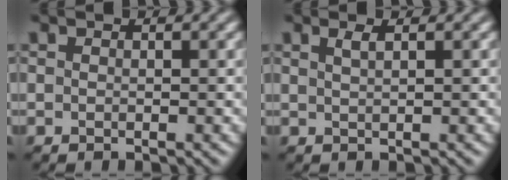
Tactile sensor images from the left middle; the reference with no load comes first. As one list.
[{"total": 1.2, "force": [0.7, 0.4, 1.0], "torque": [-0.012, 0.003, 0.010]}]